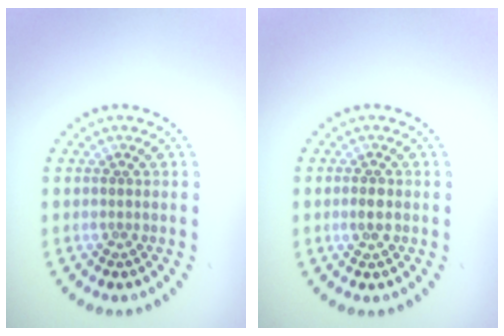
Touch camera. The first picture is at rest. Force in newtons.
{"total": 1.3, "press": 1.3, "slide": 0.1}